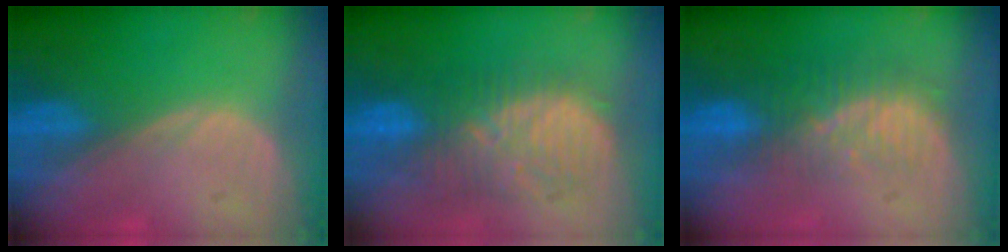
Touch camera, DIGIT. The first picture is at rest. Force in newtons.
{"total": 9.4, "press": 9.4, "slide": 1.0}
{"total": 8.2, "press": 7.2, "slide": 3.8}